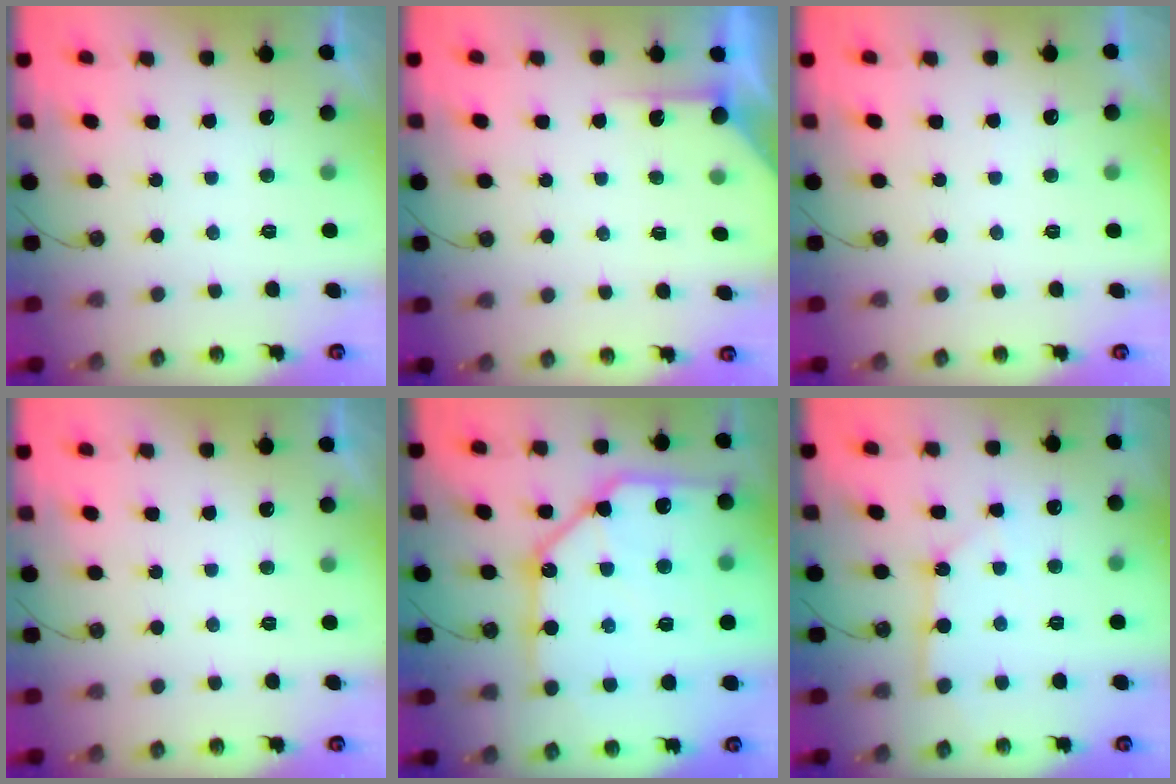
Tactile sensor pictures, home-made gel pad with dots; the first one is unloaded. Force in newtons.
{"total": 3.7, "press": 3.7, "slide": 0.3}
{"total": 2.9, "press": 2.9, "slide": 0.4}
{"total": 0.0}
{"total": 22.6, "press": 22.5, "slide": 2.6}
{"total": 2.8, "press": 2.8, "slide": 0.1}